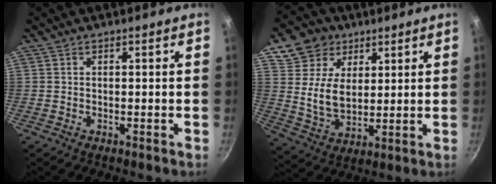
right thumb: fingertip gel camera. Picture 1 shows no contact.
{"total": 12.1, "force": [5.4, 9.4, 5.3], "torque": [-0.065, -0.024, 0.100]}